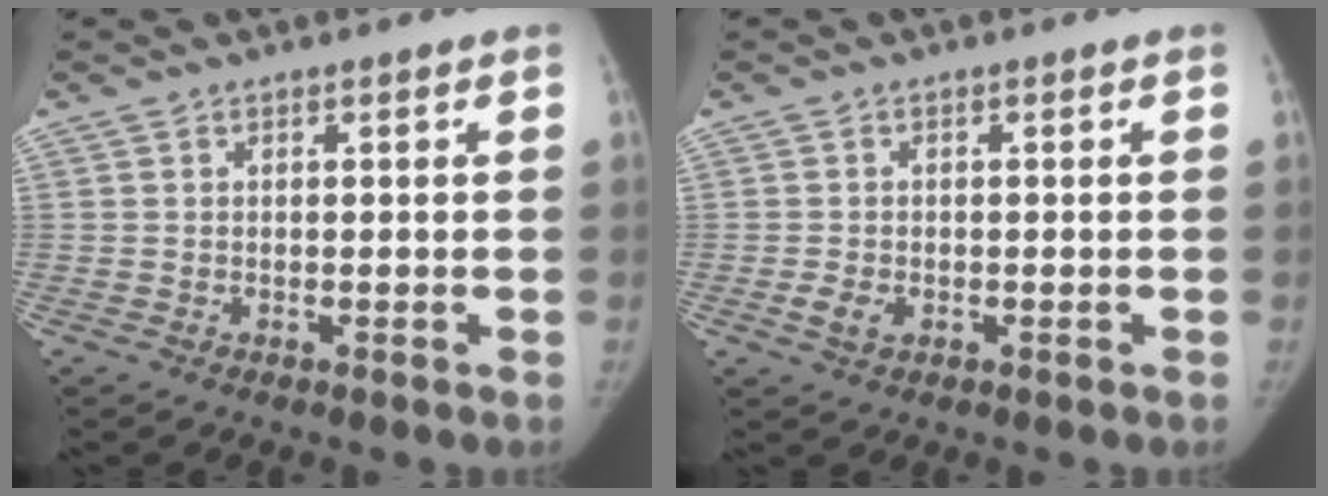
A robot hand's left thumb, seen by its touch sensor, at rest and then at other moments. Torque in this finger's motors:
{"motor_torque": [-0.03, 0.58, 0.10, -0.51, 0.06]}